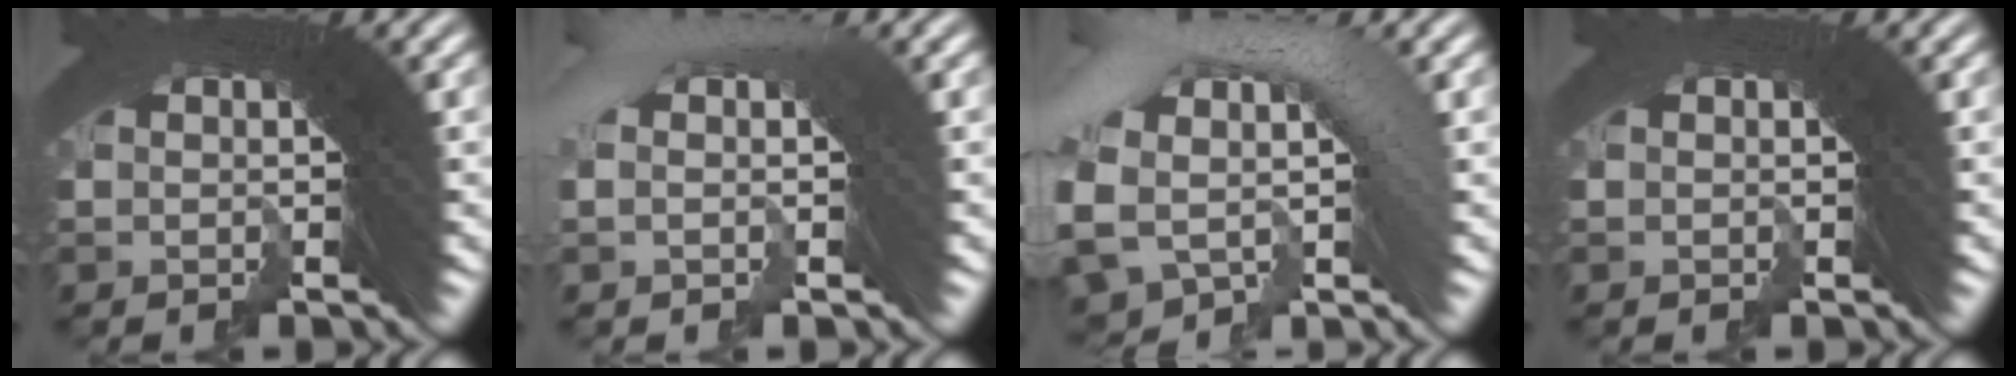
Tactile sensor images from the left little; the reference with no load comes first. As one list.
[{"total": 1.2, "force": [0.2, -0.2, 1.1], "torque": [-0.015, 0.030, -0.006]}, {"total": 5.1, "force": [0.3, 2.9, 4.1], "torque": [-0.080, 0.012, 0.008]}, {"total": 0.6, "force": [-0.4, -0.2, -0.4], "torque": [0.008, 0.003, -0.009]}]